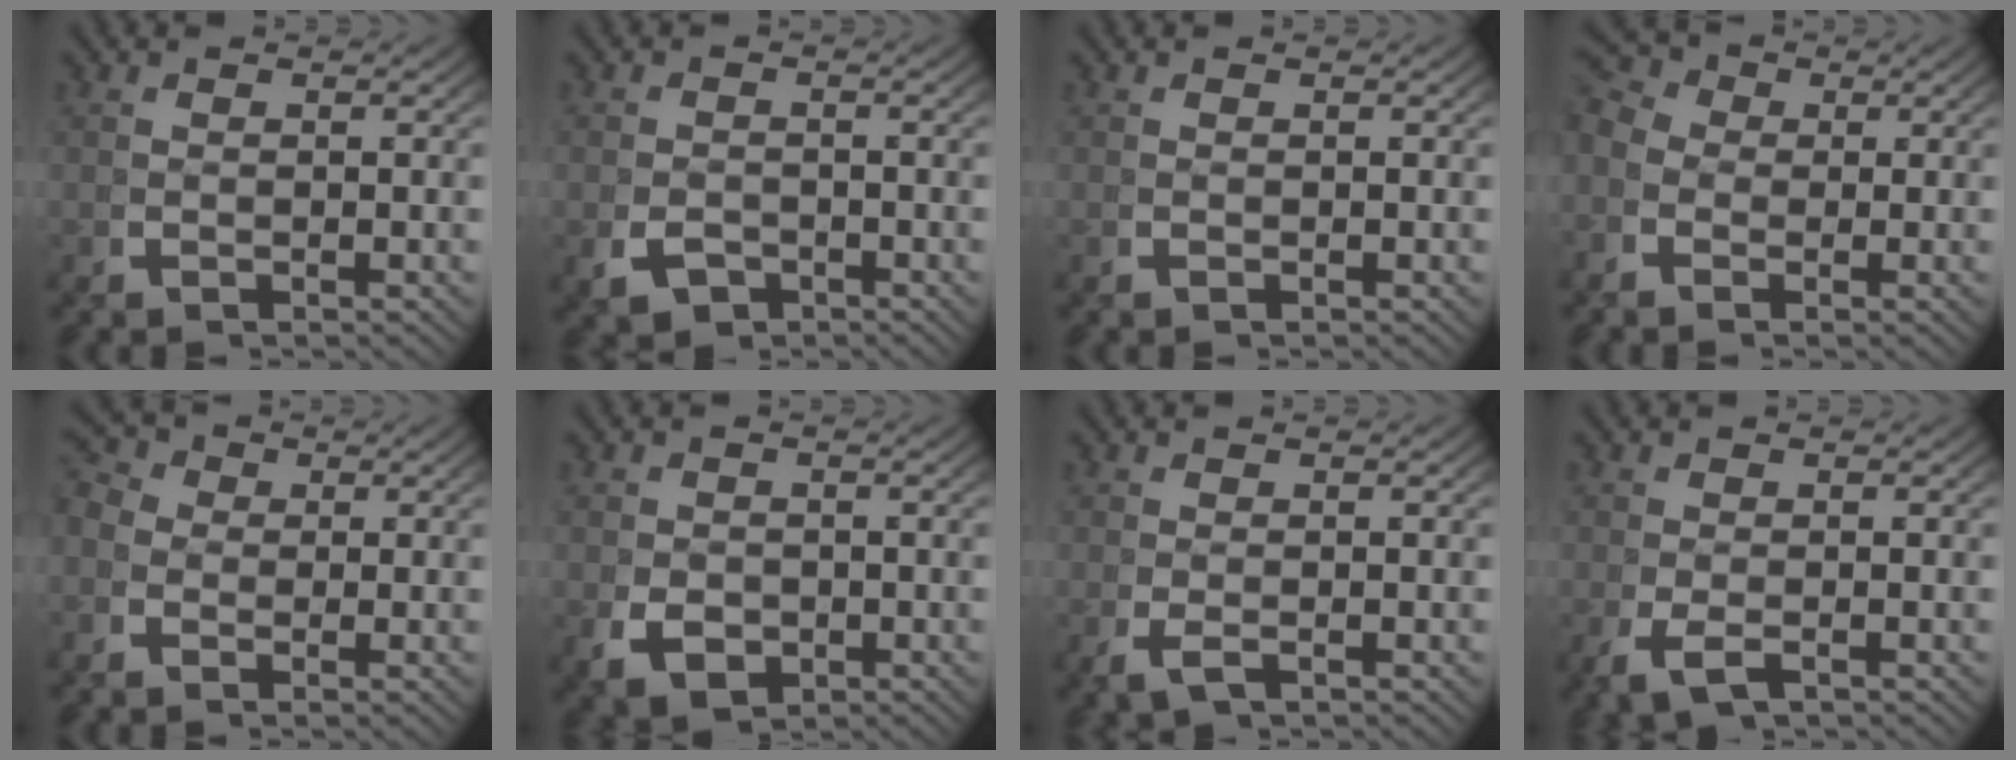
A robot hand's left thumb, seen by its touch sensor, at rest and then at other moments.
{"total": 2.9, "force": [-1.8, 1.9, 1.3], "torque": [-0.026, -0.017, -0.023]}
{"total": 0.0}
{"total": 4.6, "force": [0.7, 3.8, 2.5], "torque": [-0.045, -0.001, -0.002]}
{"total": 3.5, "force": [0.3, 3.0, 1.7], "torque": [-0.033, -0.003, -0.008]}
{"total": 4.0, "force": [-1.2, 3.0, 2.3], "torque": [-0.047, -0.021, -0.010]}
{"total": 1.2, "force": [-0.6, 0.5, 0.9], "torque": [-0.033, -0.009, -0.003]}
{"total": 2.0, "force": [-1.1, 1.0, 1.4], "torque": [-0.045, -0.013, -0.009]}